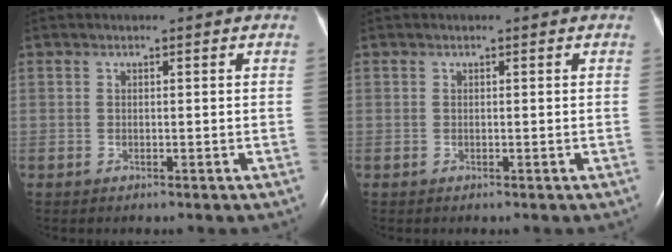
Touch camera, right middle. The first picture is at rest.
{"total": 0.0}